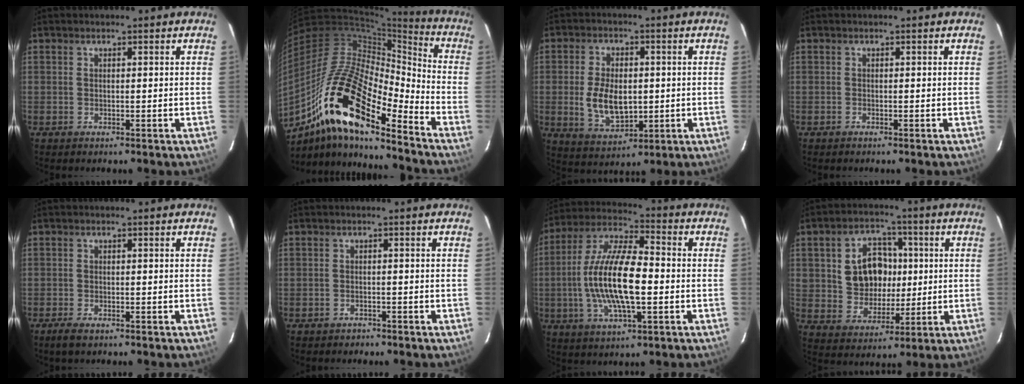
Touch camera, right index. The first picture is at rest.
{"total": 21.8, "force": [-13.7, 6.4, 15.8], "torque": [-0.280, -0.019, -0.270]}
{"total": 10.1, "force": [-0.7, 6.0, 8.1], "torque": [-0.163, -0.005, -0.001]}
{"total": 0.0}
{"total": 2.6, "force": [-2.0, 0.7, 1.5], "torque": [-0.036, -0.005, -0.036]}
{"total": 1.7, "force": [-1.4, 0.9, 0.1], "torque": [-0.004, 0.004, -0.021]}
{"total": 16.8, "force": [-2.0, 5.6, 15.8], "torque": [-0.313, 0.004, -0.042]}
{"total": 11.5, "force": [1.8, 9.4, 6.5], "torque": [-0.139, 0.028, 0.050]}